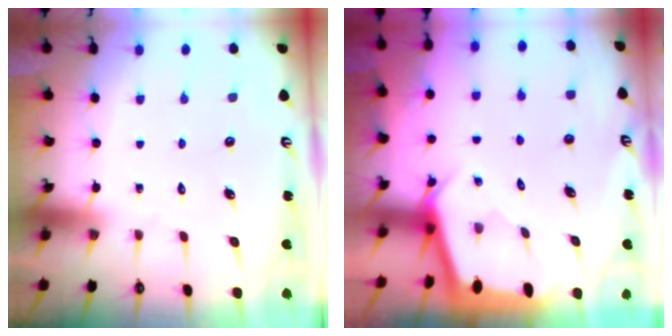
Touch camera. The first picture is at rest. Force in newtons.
{"total": 2.3, "press": 2.3, "slide": 0.2}